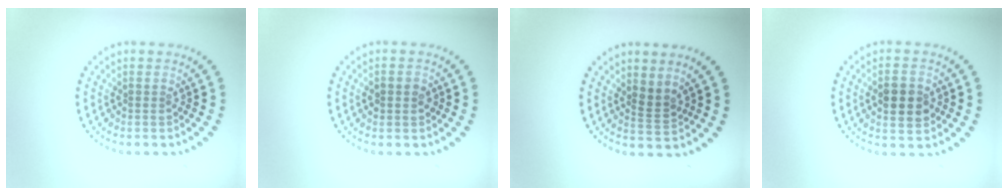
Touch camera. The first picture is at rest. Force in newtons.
{"total": 2.0, "press": 2.0, "slide": 0.1}
{"total": 1.8, "press": 1.3, "slide": 1.3}
{"total": 3.8, "press": 3.8, "slide": 0.1}